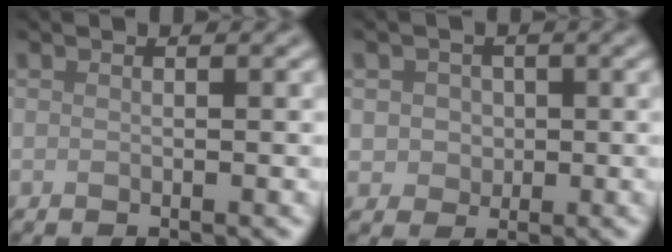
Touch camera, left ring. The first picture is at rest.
{"total": 2.5, "force": [0.3, 2.3, 1.0], "torque": [-0.008, 0.003, 0.001]}